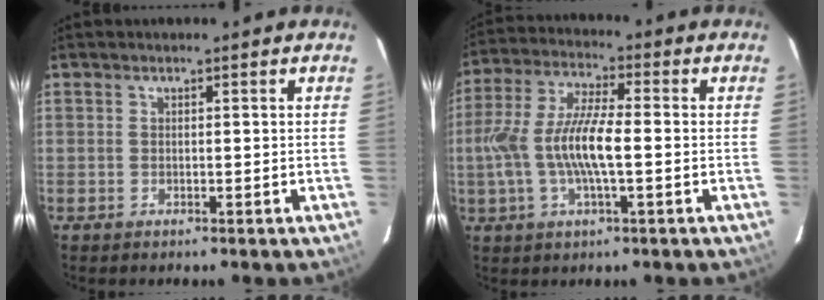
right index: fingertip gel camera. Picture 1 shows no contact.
{"total": 12.1, "force": [-1.8, 3.1, 11.6], "torque": [-0.241, 0.003, -0.036]}